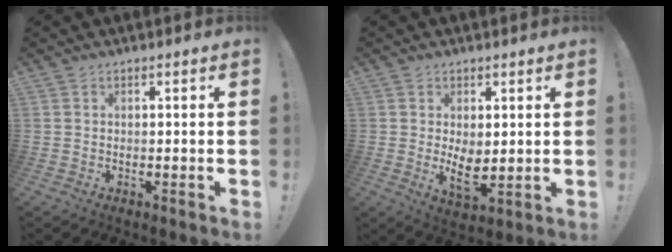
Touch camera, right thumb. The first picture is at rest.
{"total": 6.9, "force": [0.9, 3.7, 5.8], "torque": [-0.085, -0.021, 0.020]}